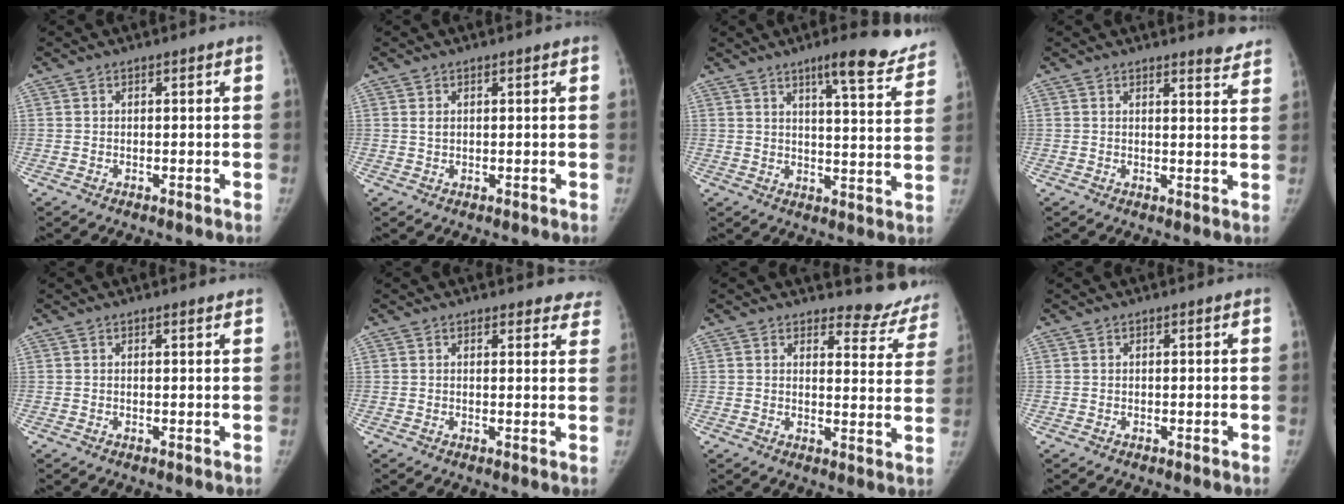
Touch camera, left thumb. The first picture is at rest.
{"total": 1.4, "force": [0.7, 0.8, 0.9], "torque": [-0.013, -0.004, 0.016]}
{"total": 14.0, "force": [10.5, 2.5, 8.9], "torque": [-0.088, -0.056, 0.131]}
{"total": 4.6, "force": [4.4, 0.7, 1.2], "torque": [-0.003, -0.034, 0.040]}
{"total": 1.0, "force": [0.8, 0.2, 0.5], "torque": [-0.006, -0.004, 0.013]}
{"total": 4.8, "force": [4.4, 1.7, 0.9], "torque": [0.025, -0.017, 0.034]}
{"total": 9.7, "force": [9.1, 3.2, 0.5], "torque": [0.037, -0.086, 0.085]}
{"total": 0.0}